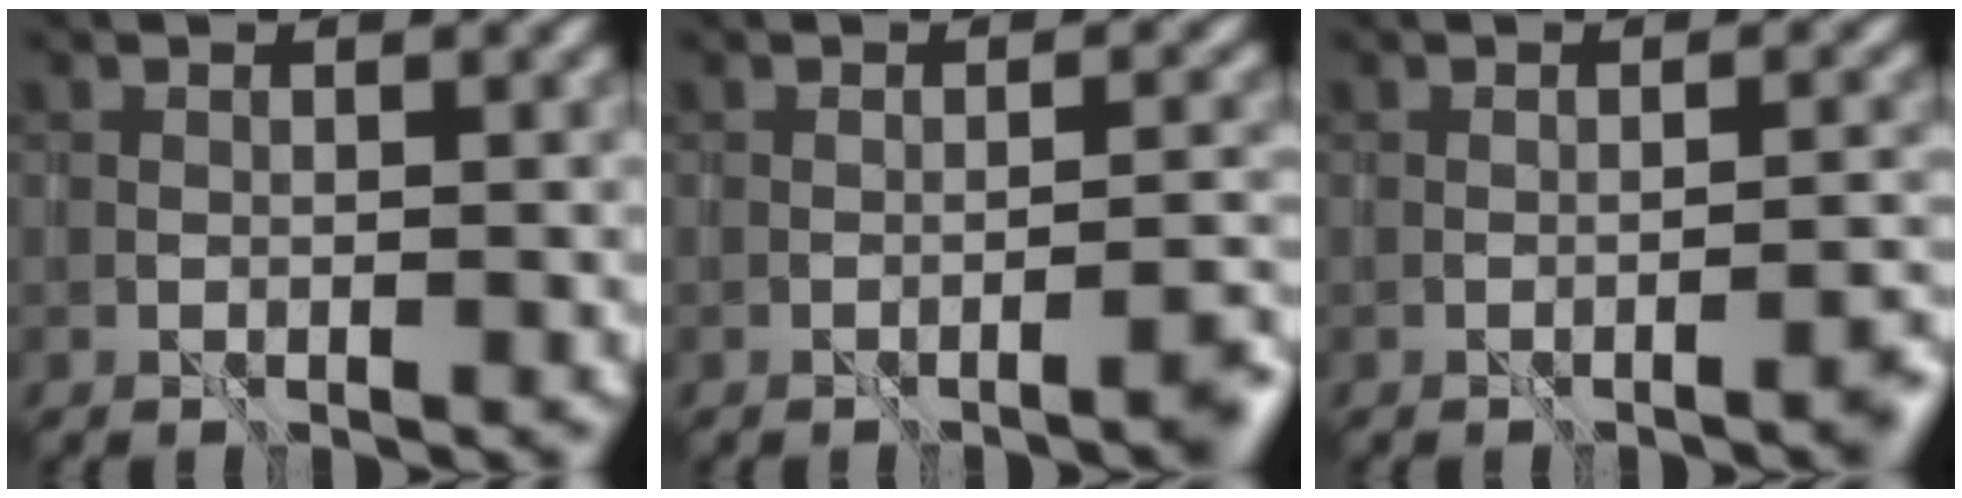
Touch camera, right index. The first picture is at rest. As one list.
[{"total": 2.1, "force": [-1.4, 0.1, 1.5], "torque": [-0.018, 0.006, -0.023]}, {"total": 1.7, "force": [-1.2, 0.0, 1.2], "torque": [-0.016, 0.004, -0.018]}]